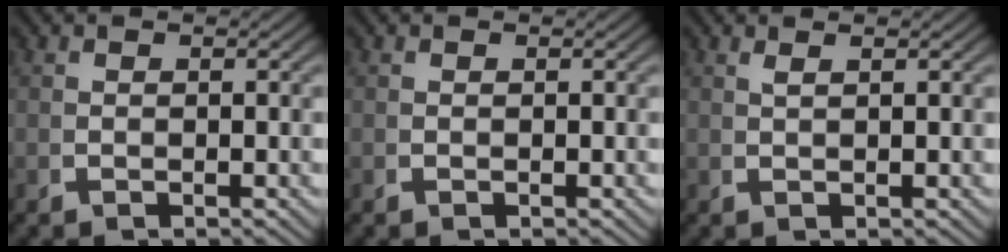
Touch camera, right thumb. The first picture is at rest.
{"total": 0.0}
{"total": 1.0, "force": [0.9, -0.4, 0.4], "torque": [-0.008, 0.003, 0.021]}